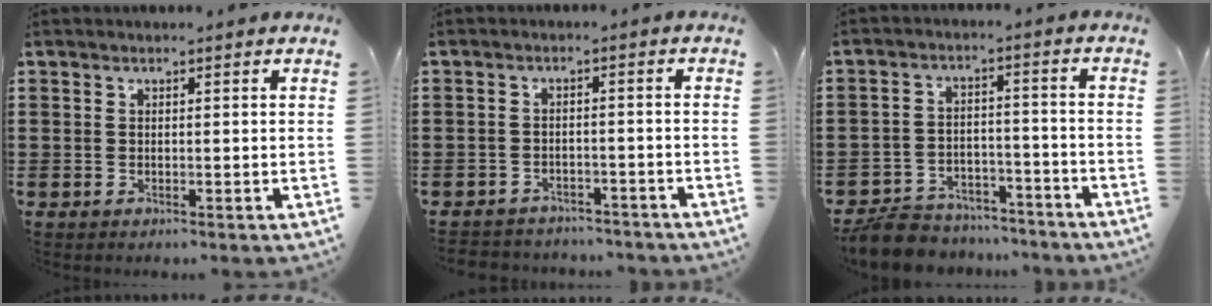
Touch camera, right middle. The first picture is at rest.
{"total": 2.6, "force": [-2.6, 0.4, -0.4], "torque": [-0.002, -0.002, -0.057]}
{"total": 6.9, "force": [-6.7, 1.5, 1.0], "torque": [-0.027, 0.016, -0.133]}